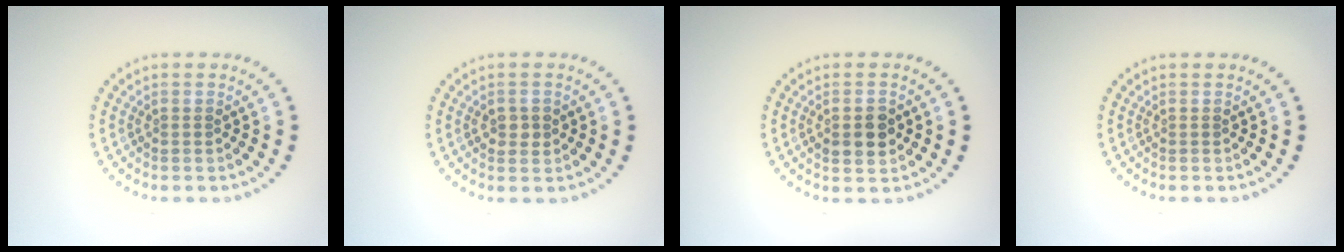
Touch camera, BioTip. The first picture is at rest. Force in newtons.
{"total": 1.5, "press": 1.5, "slide": 0.1}
{"total": 2.4, "press": 2.4, "slide": 0.2}
{"total": 0.0}